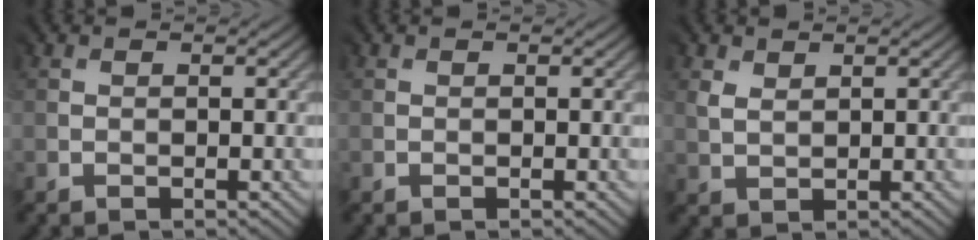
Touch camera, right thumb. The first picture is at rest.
{"total": 0.0}
{"total": 2.3, "force": [1.9, 1.0, -0.6], "torque": [0.007, 0.002, 0.040]}